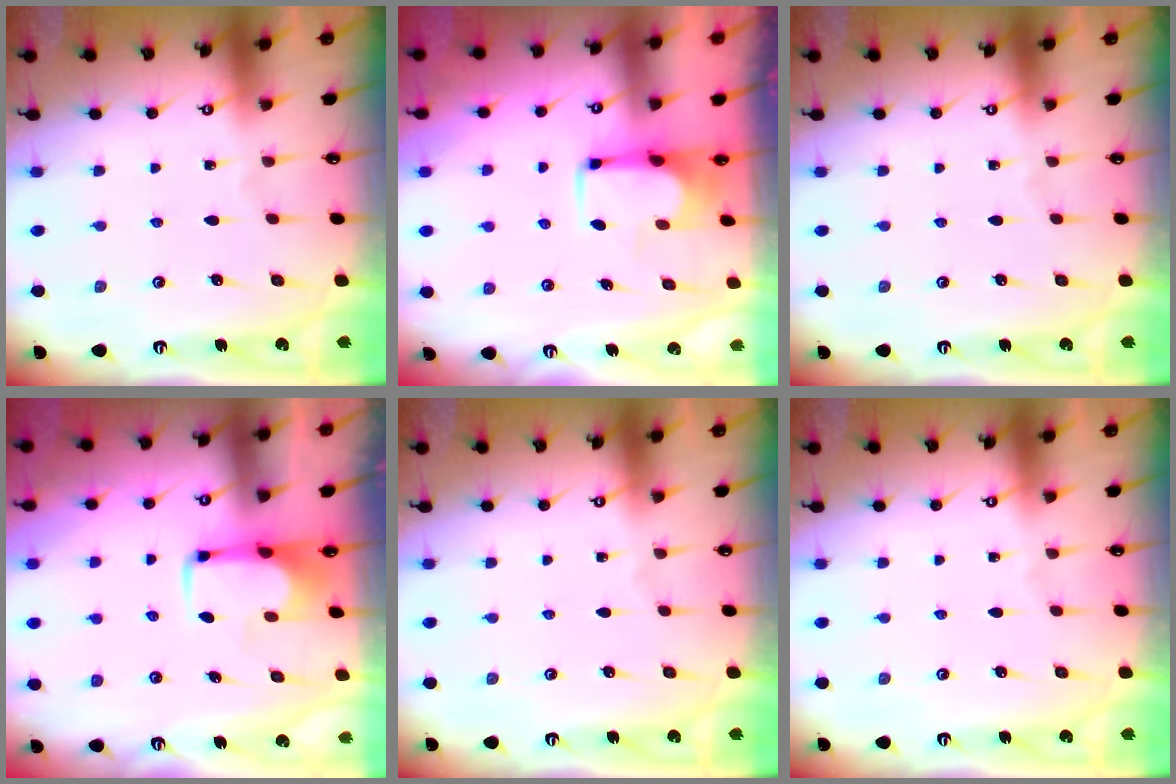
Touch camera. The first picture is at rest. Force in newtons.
{"total": 3.5, "press": 3.5, "slide": 0.2}
{"total": 0.0}
{"total": 2.0, "press": 2.0, "slide": 0.4}
{"total": 0.0}
{"total": 0.0}